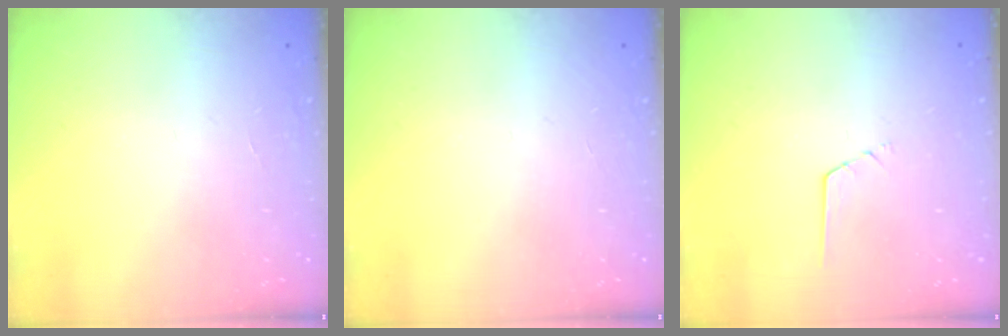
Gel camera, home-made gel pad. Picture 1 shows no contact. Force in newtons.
{"total": 0.0}
{"total": 0.6, "press": 0.5, "slide": 0.2}